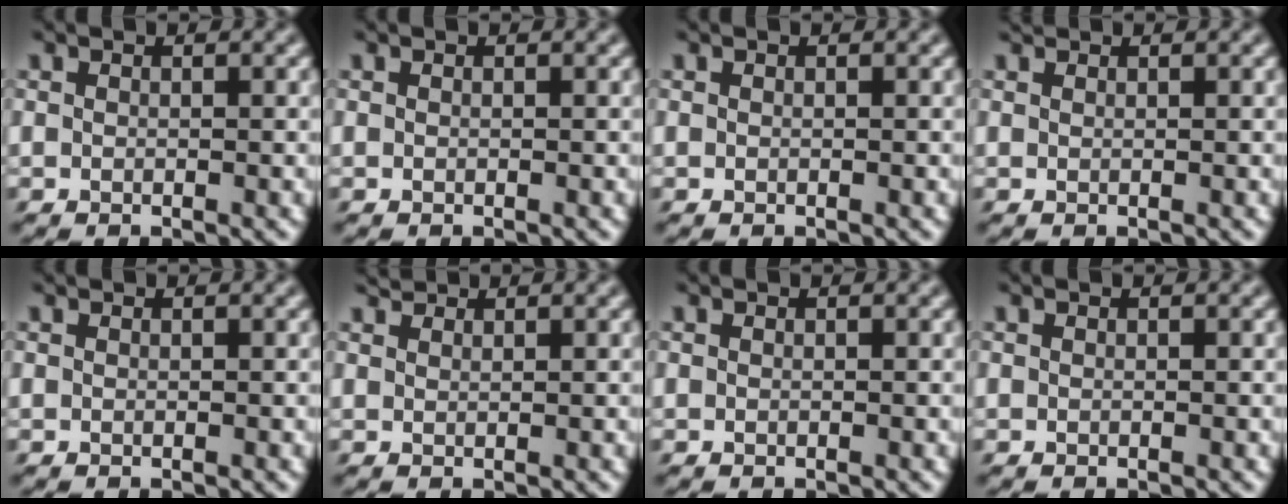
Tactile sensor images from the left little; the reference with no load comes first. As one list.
[{"total": 0.0}, {"total": 0.0}, {"total": 0.7, "force": [0.7, 0.1, 0.0], "torque": [-0.009, 0.006, 0.013]}, {"total": 0.0}, {"total": 1.4, "force": [1.4, 0.3, 0.2], "torque": [-0.014, 0.007, 0.026]}, {"total": 0.0}, {"total": 0.0}]